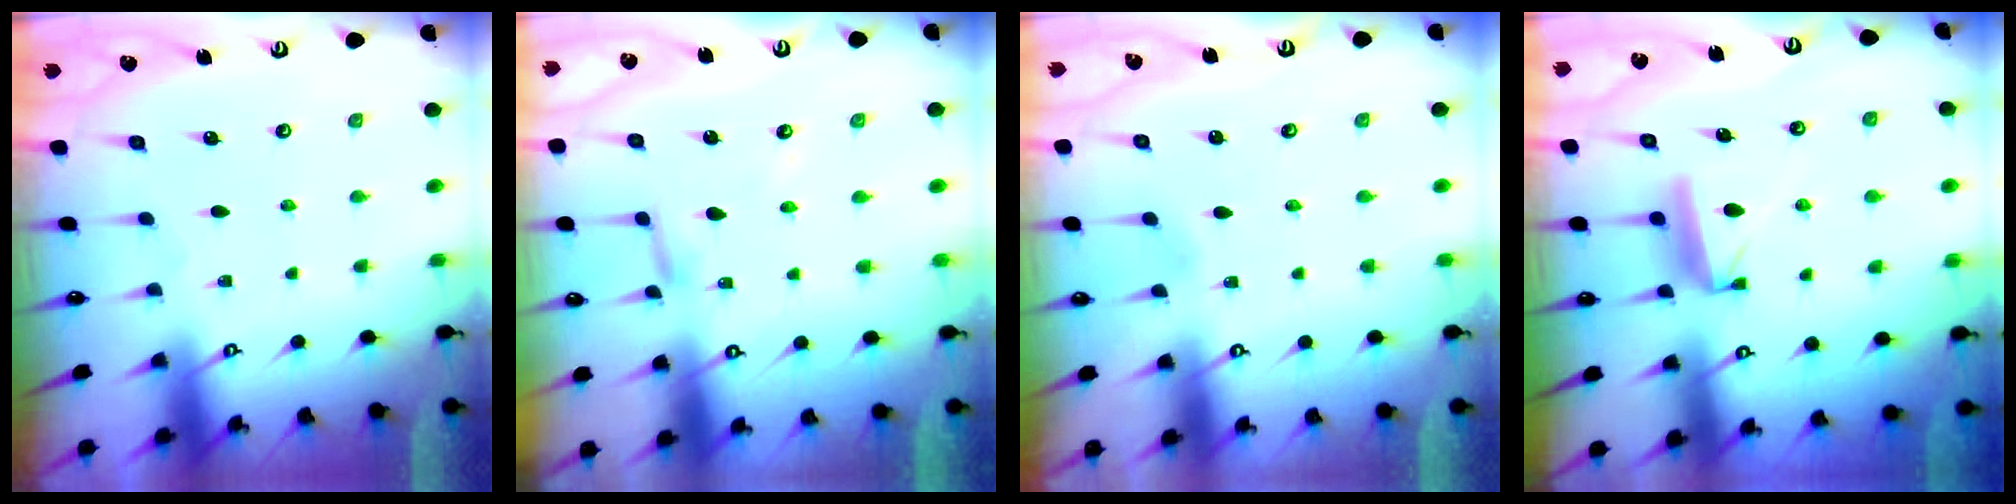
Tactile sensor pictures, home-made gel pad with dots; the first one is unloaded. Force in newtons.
{"total": 5.0, "press": 5.0, "slide": 0.4}
{"total": 2.1, "press": 2.1, "slide": 0.2}
{"total": 7.9, "press": 7.9, "slide": 0.7}